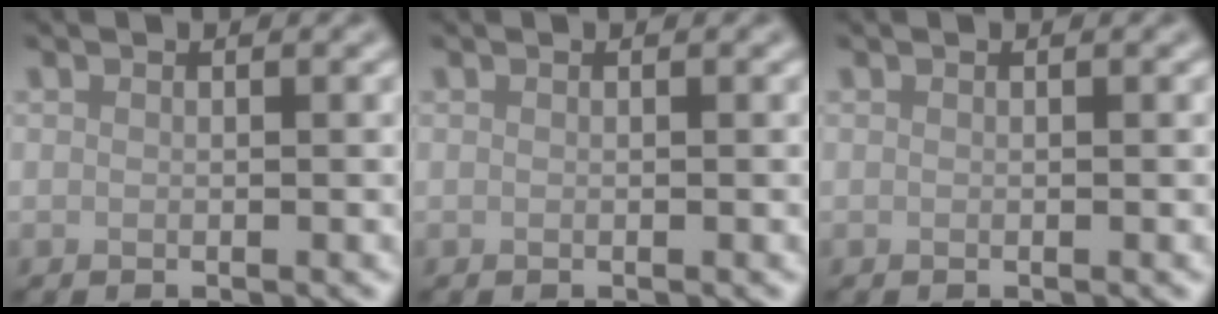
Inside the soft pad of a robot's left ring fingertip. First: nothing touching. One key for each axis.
{"total": 0.0}
{"total": 0.0}